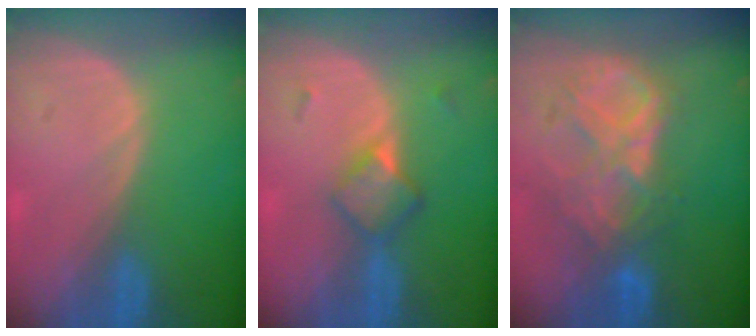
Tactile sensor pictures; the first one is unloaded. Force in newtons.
{"total": 4.8, "press": 4.2, "slide": 2.2}
{"total": 9.0, "press": 7.8, "slide": 4.5}